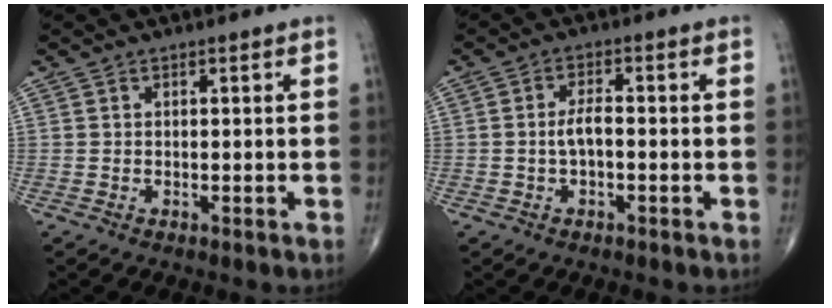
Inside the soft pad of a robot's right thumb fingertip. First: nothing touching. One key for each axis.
{"total": 3.4, "fx": -0.6, "fy": 1.5, "fz": 3.0, "tx": -0.059, "ty": 0.014, "tz": -0.013}